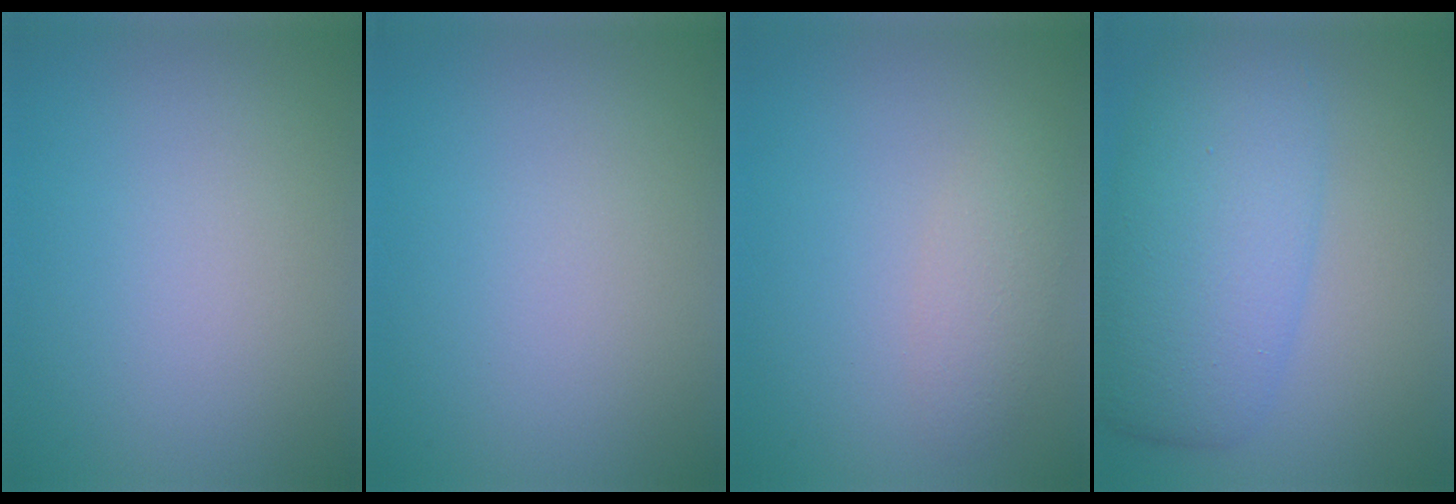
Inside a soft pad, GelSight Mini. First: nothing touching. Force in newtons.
{"total": 0.0}
{"total": 1.9, "press": 1.9, "slide": 0.0}
{"total": 8.2, "press": 8.2, "slide": 0.1}